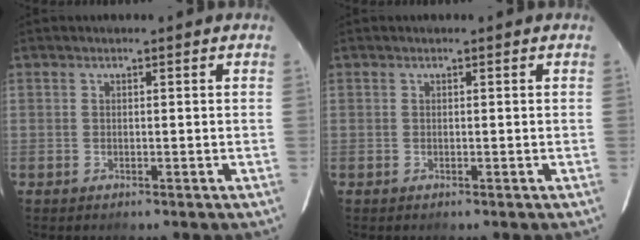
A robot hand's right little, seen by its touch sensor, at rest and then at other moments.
{"total": 0.0}